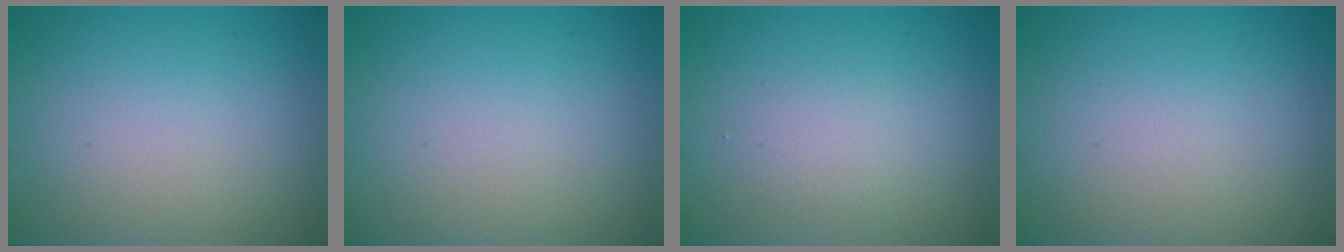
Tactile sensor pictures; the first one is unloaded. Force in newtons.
{"total": 0.0}
{"total": 1.5, "press": 1.5, "slide": 0.1}
{"total": 0.0}